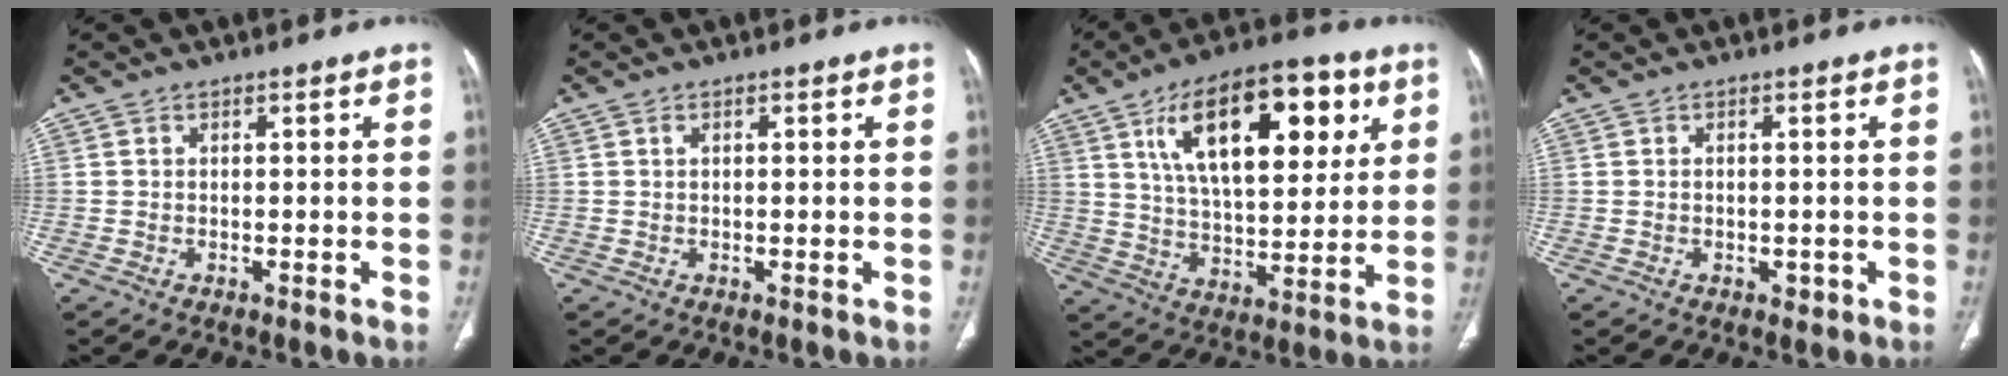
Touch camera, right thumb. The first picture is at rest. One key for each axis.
{"total": 0.7, "fx": 0.3, "fy": 0.3, "fz": 0.5, "tx": -0.011, "ty": 0.004, "tz": 0.007}
{"total": 22.5, "fx": 9.0, "fy": 10.5, "fz": 17.8, "tx": -0.248, "ty": -0.017, "tz": 0.149}
{"total": 1.2, "fx": -0.3, "fy": 0.9, "fz": 0.7, "tx": -0.004, "ty": 0.000, "tz": 0.000}